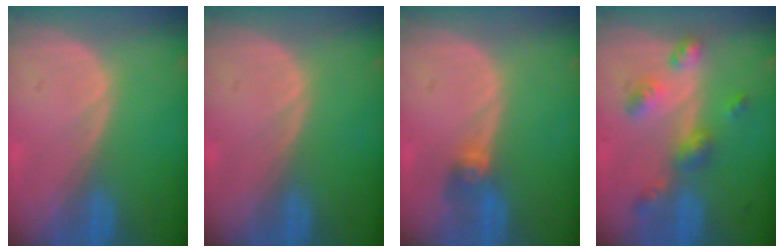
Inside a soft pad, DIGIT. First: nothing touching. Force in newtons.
{"total": 0.0}
{"total": 2.7, "press": 2.7, "slide": 0.1}
{"total": 6.3, "press": 5.6, "slide": 3.0}